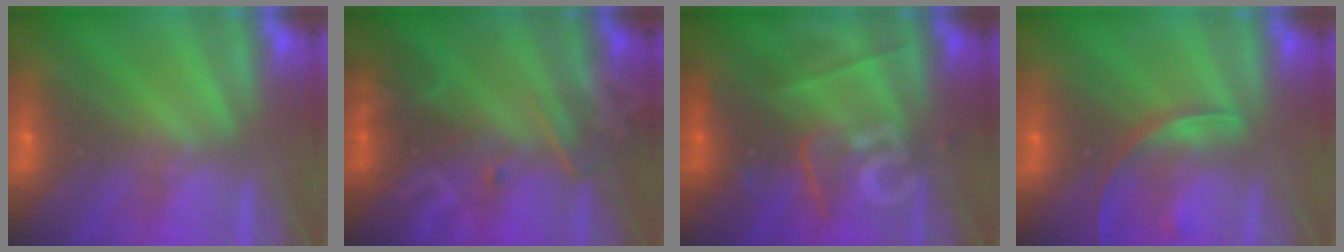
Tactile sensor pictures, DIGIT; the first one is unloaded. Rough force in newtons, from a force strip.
{"total": 2.4}
{"total": 2.7}
{"total": 2.5}